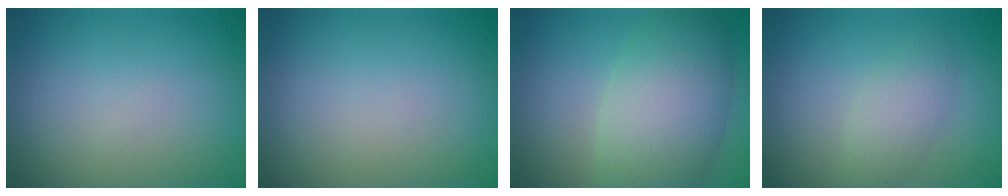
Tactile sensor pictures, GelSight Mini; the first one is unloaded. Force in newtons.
{"total": 0.0}
{"total": 8.1, "press": 8.1, "slide": 0.4}
{"total": 2.4, "press": 2.4, "slide": 0.1}